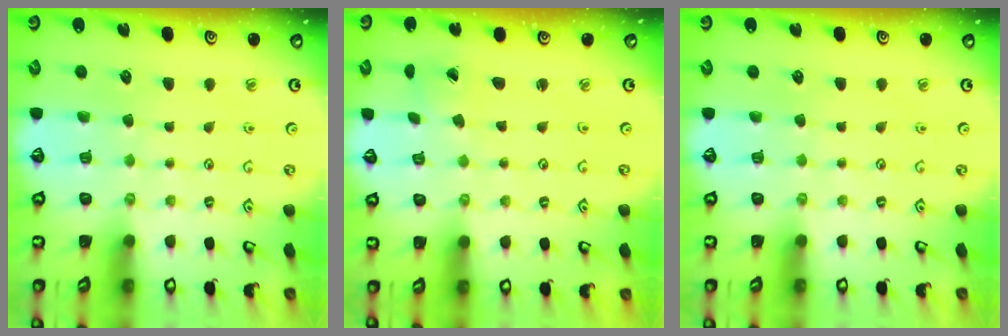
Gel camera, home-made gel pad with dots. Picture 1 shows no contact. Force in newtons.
{"total": 1.2, "press": 1.2, "slide": 0.1}
{"total": 0.0}